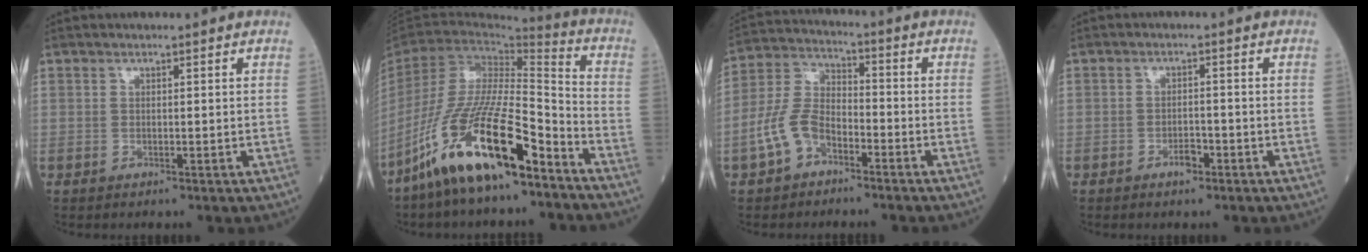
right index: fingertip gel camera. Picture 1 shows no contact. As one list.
[{"total": 19.0, "force": [-12.8, 3.4, 13.6], "torque": [-0.280, -0.023, -0.238]}, {"total": 8.3, "force": [-4.4, 4.7, 5.3], "torque": [-0.129, 0.019, -0.092]}, {"total": 2.3, "force": [-1.4, 0.9, 1.5], "torque": [-0.023, 0.003, -0.023]}]